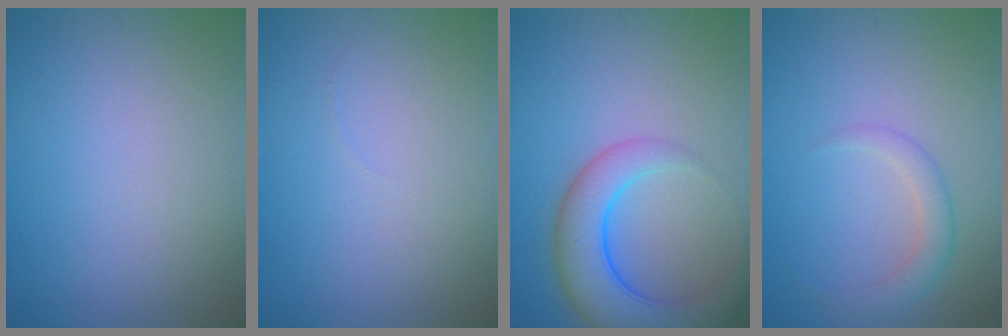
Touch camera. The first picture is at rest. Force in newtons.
{"total": 0.0}
{"total": 6.8, "press": 6.8, "slide": 0.4}
{"total": 2.3, "press": 2.2, "slide": 0.1}